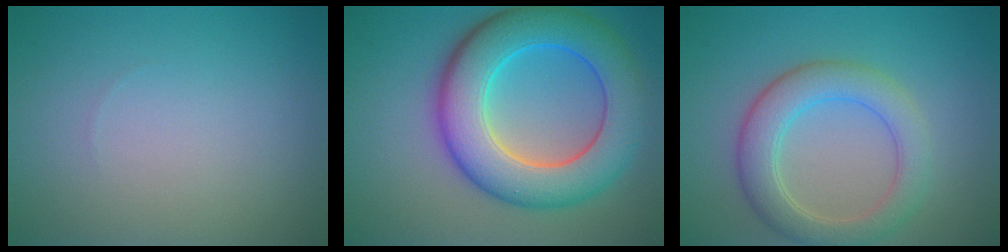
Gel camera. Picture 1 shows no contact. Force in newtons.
{"total": 10.0, "press": 10.0, "slide": 0.4}
{"total": 4.9, "press": 4.9, "slide": 0.2}